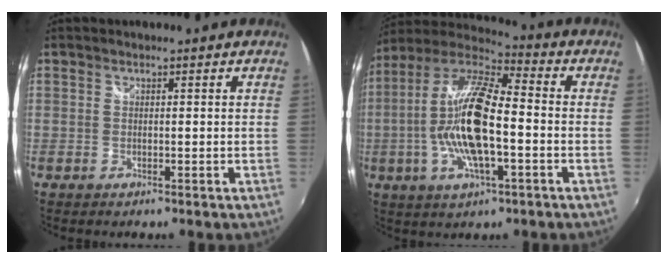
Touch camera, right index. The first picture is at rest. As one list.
[{"total": 17.6, "force": [-2.9, 5.1, 16.6], "torque": [-0.315, -0.002, -0.062]}]